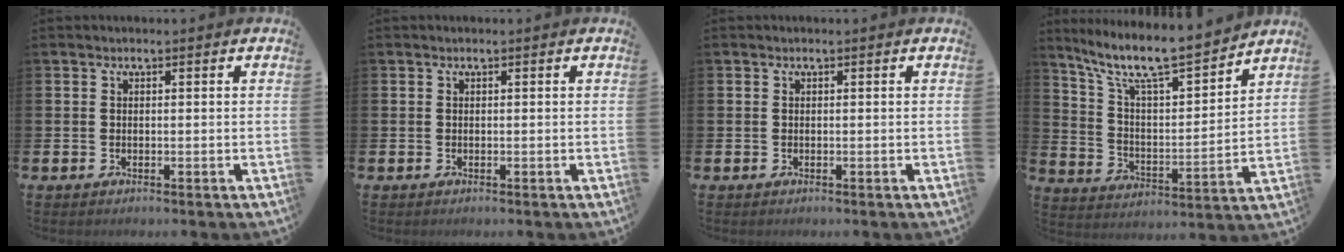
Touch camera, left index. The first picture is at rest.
{"total": 0.0}
{"total": 0.0}
{"total": 10.4, "force": [9.2, 1.3, 4.6], "torque": [-0.120, -0.065, 0.154]}